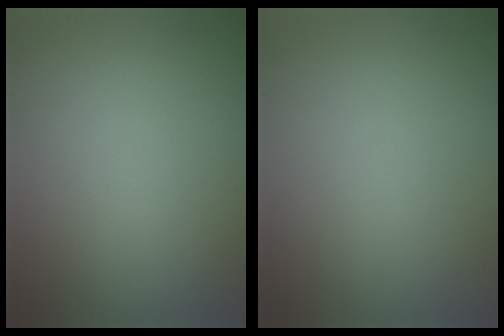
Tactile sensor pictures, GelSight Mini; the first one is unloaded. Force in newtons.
{"total": 0.0}